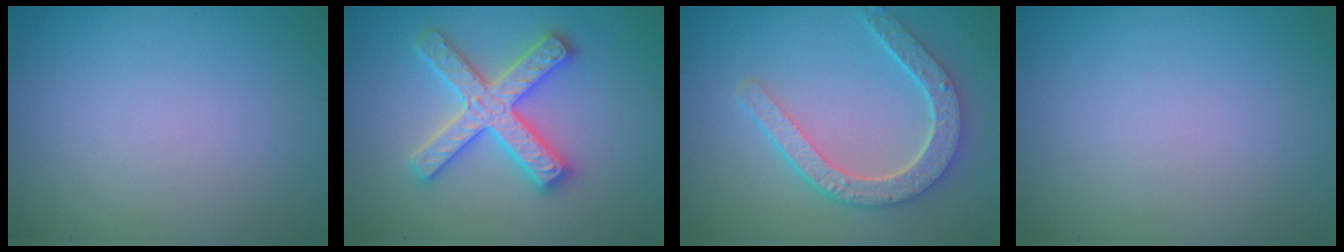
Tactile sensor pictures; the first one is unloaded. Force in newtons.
{"total": 5.0, "press": 4.9, "slide": 0.9}
{"total": 4.9, "press": 3.9, "slide": 3.0}
{"total": 0.0}